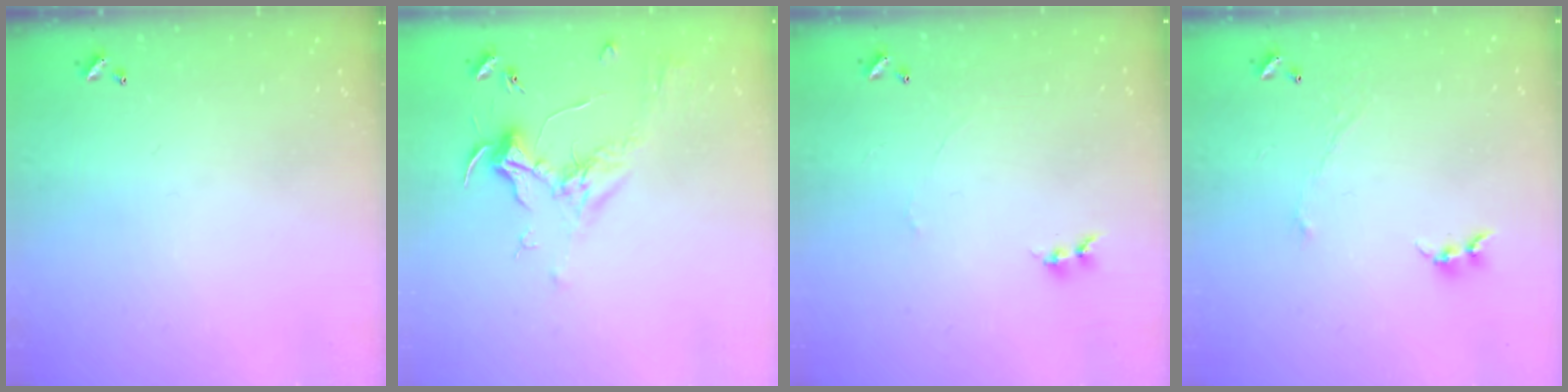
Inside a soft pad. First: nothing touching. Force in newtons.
{"total": 1.8, "press": 1.6, "slide": 0.7}
{"total": 0.0}
{"total": 0.0}